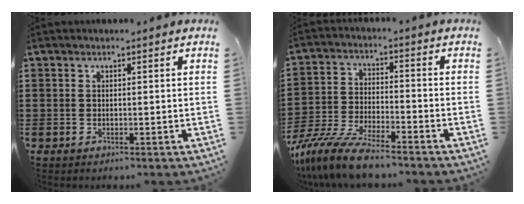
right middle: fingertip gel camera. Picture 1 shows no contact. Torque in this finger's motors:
{"motor_torque": [2.14, 0.00, 0.76, 0.21]}